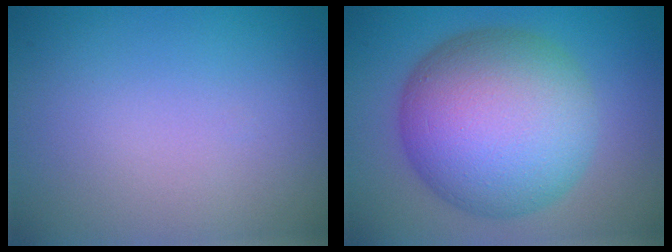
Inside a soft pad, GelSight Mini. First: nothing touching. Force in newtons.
{"total": 13.9, "press": 13.9, "slide": 0.4}